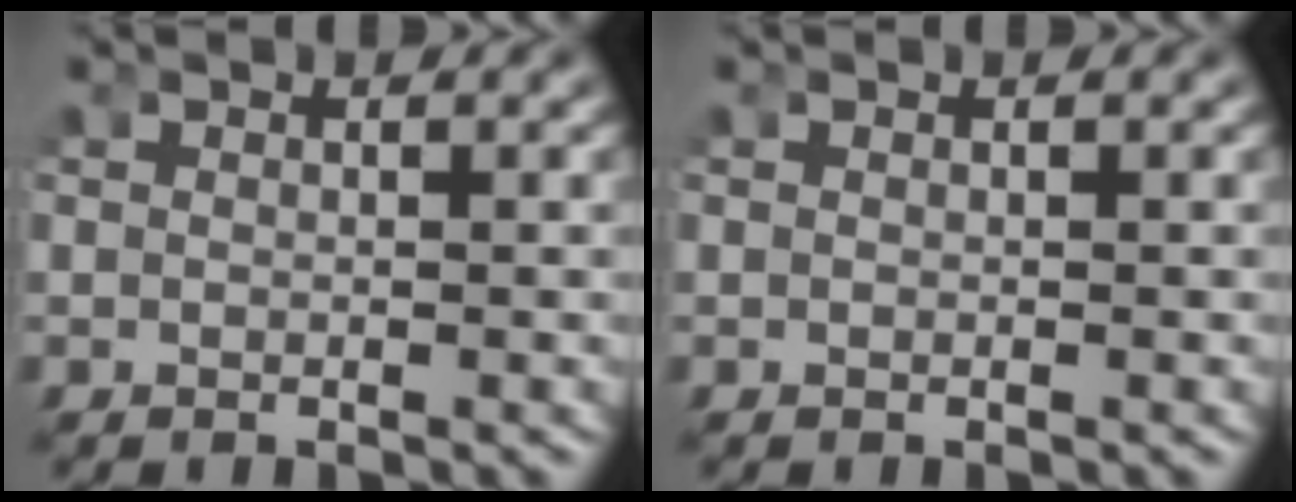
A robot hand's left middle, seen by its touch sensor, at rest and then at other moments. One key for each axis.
{"total": 0.0}